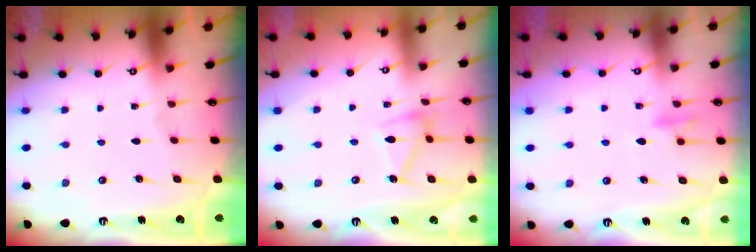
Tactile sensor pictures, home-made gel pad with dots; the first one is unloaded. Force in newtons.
{"total": 11.6, "press": 11.6, "slide": 0.4}
{"total": 10.1, "press": 10.0, "slide": 1.7}